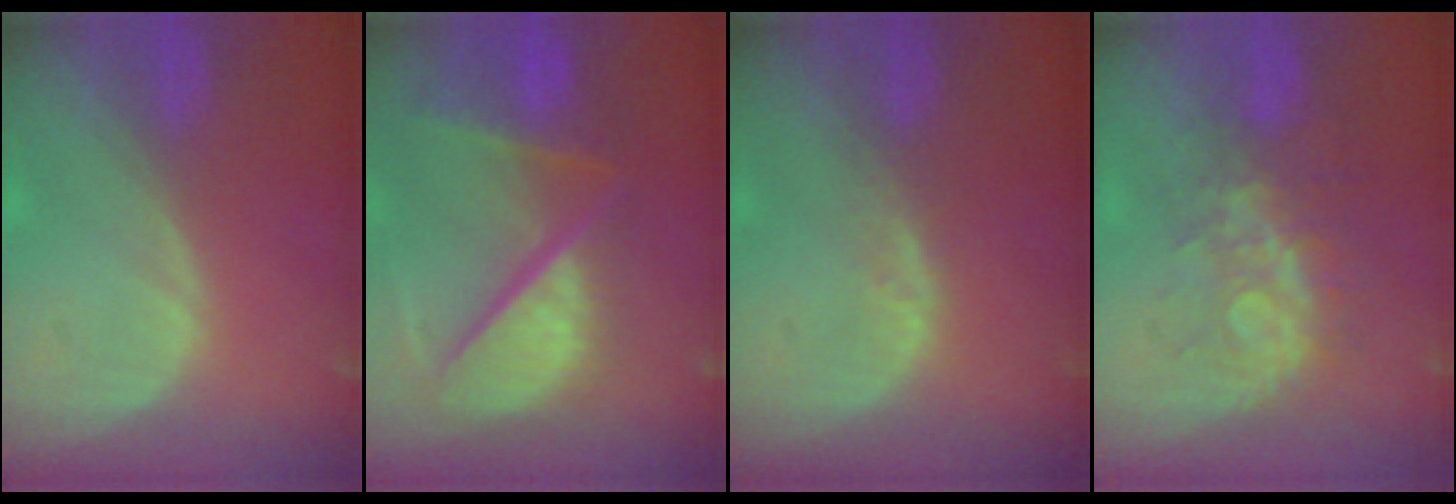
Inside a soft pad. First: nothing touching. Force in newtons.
{"total": 11.8, "press": 9.8, "slide": 6.5}
{"total": 1.7, "press": 1.7, "slide": 0.1}
{"total": 7.7, "press": 7.1, "slide": 3.1}